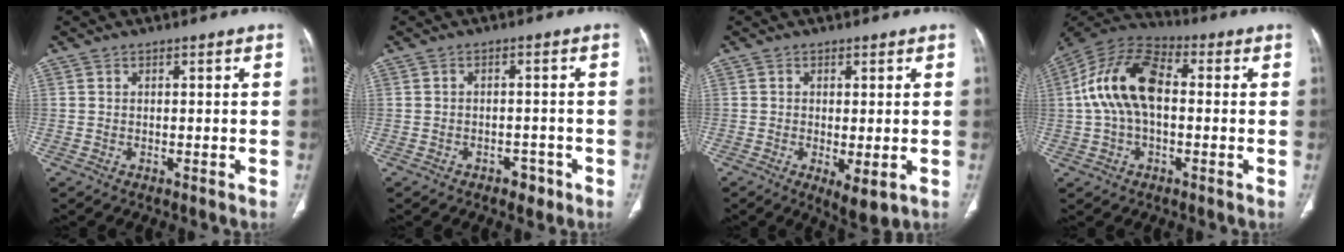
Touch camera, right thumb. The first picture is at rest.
{"total": 2.9, "force": [-1.8, 1.8, 1.3], "torque": [-0.005, 0.012, -0.020]}
{"total": 4.9, "force": [-1.3, 1.7, 4.4], "torque": [-0.074, -0.017, -0.014]}
{"total": 15.0, "force": [0.9, 8.6, 12.2], "torque": [-0.235, 0.037, 0.006]}